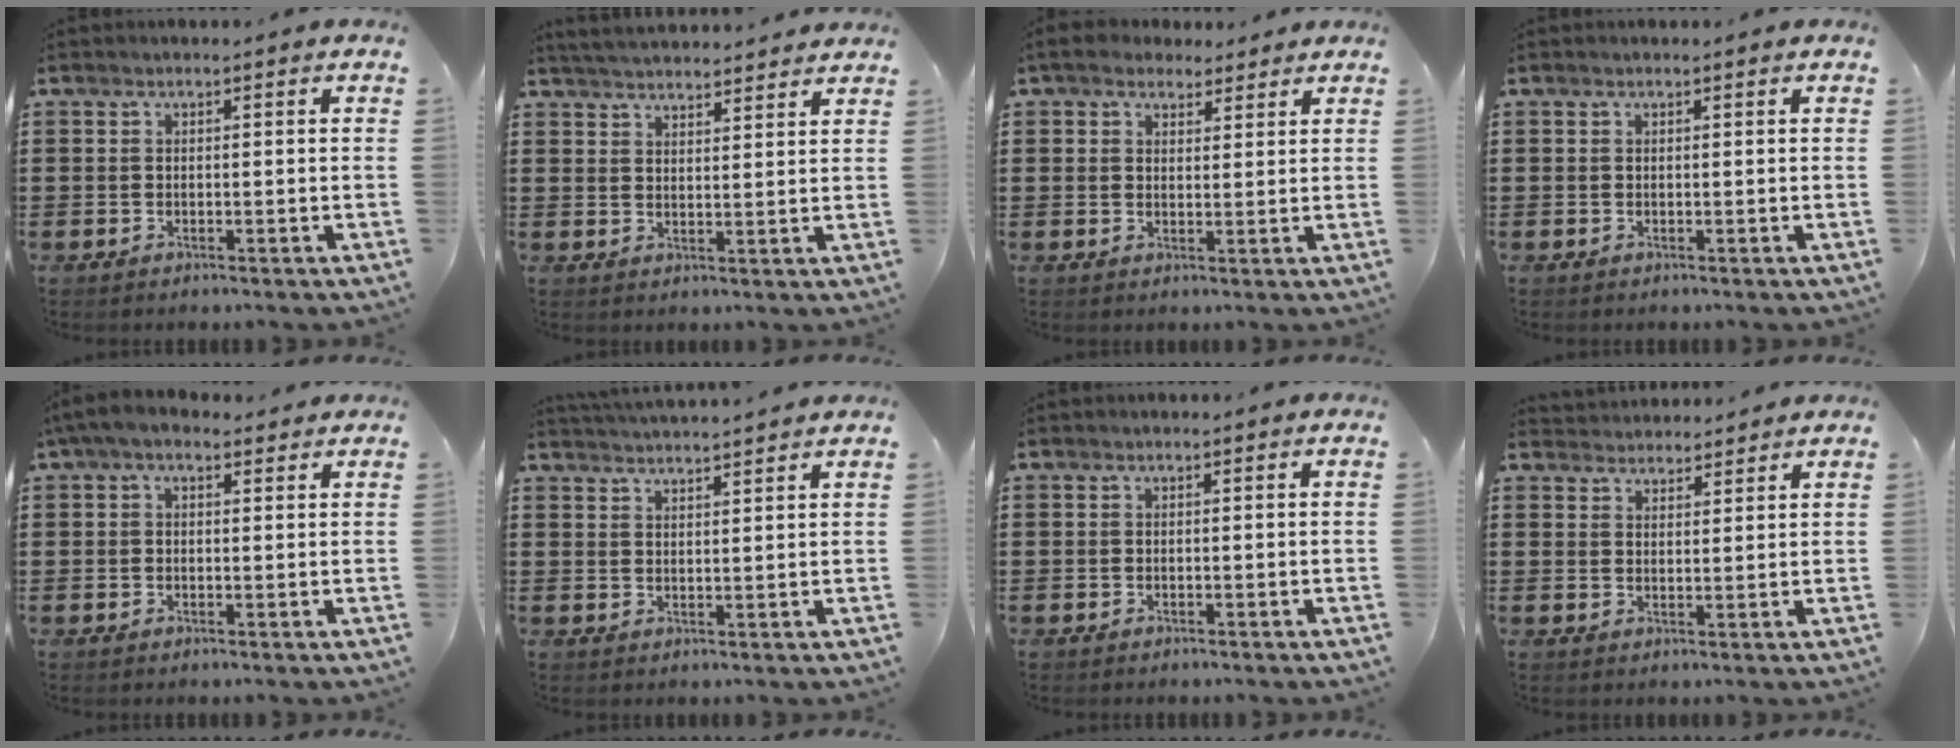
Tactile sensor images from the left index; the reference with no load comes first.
{"total": 3.8, "force": [3.8, -0.2, 0.3], "torque": [-0.018, -0.014, 0.070]}
{"total": 3.9, "force": [3.2, 1.9, 1.1], "torque": [-0.033, 0.003, 0.061]}
{"total": 0.0}
{"total": 3.2, "force": [1.8, 1.5, 2.2], "torque": [-0.048, 0.005, 0.033]}
{"total": 2.9, "force": [2.8, -0.5, 0.0], "torque": [-0.009, -0.012, 0.053]}
{"total": 0.0}
{"total": 2.8, "force": [2.8, 0.4, -0.4], "torque": [-0.001, -0.008, 0.054]}